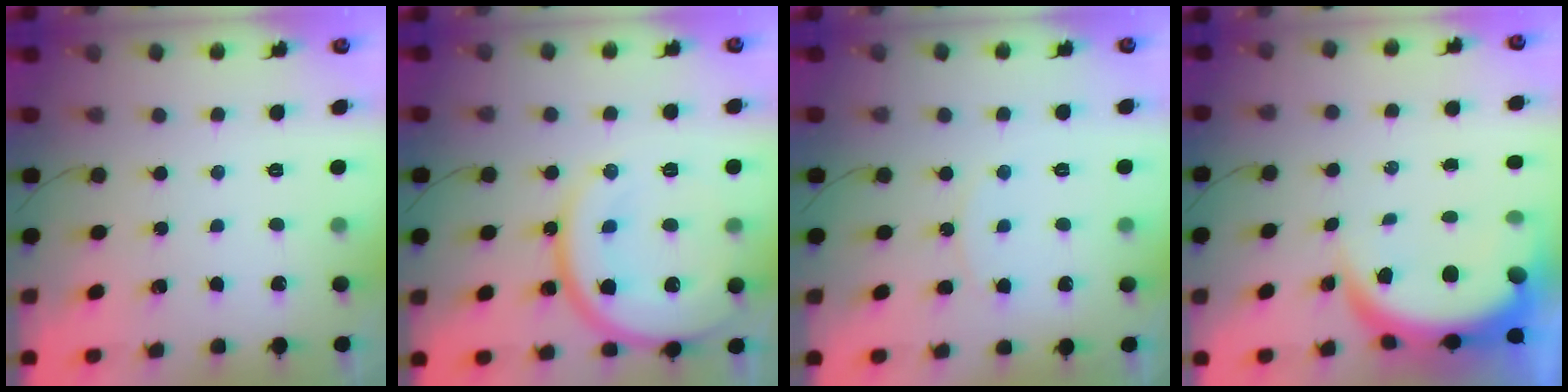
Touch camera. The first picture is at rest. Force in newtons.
{"total": 18.3, "press": 18.2, "slide": 1.6}
{"total": 7.4, "press": 7.3, "slide": 0.6}
{"total": 7.3, "press": 7.2, "slide": 1.0}